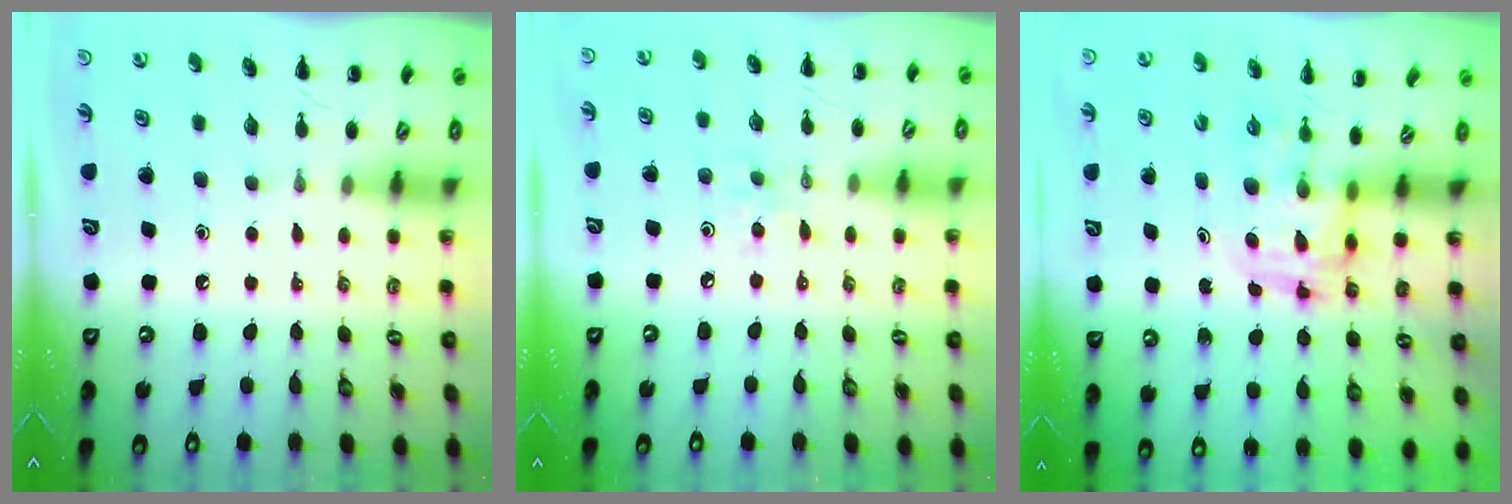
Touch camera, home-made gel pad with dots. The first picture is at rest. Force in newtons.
{"total": 3.0, "press": 2.8, "slide": 1.0}
{"total": 3.6, "press": 3.5, "slide": 0.6}